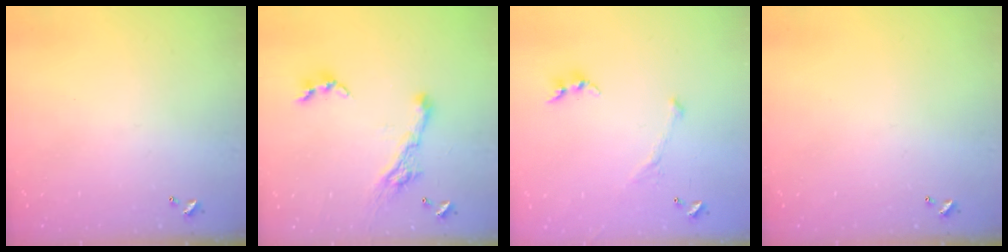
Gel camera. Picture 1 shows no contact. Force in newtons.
{"total": 8.3, "press": 8.2, "slide": 1.2}
{"total": 3.8, "press": 3.7, "slide": 0.9}
{"total": 0.0}